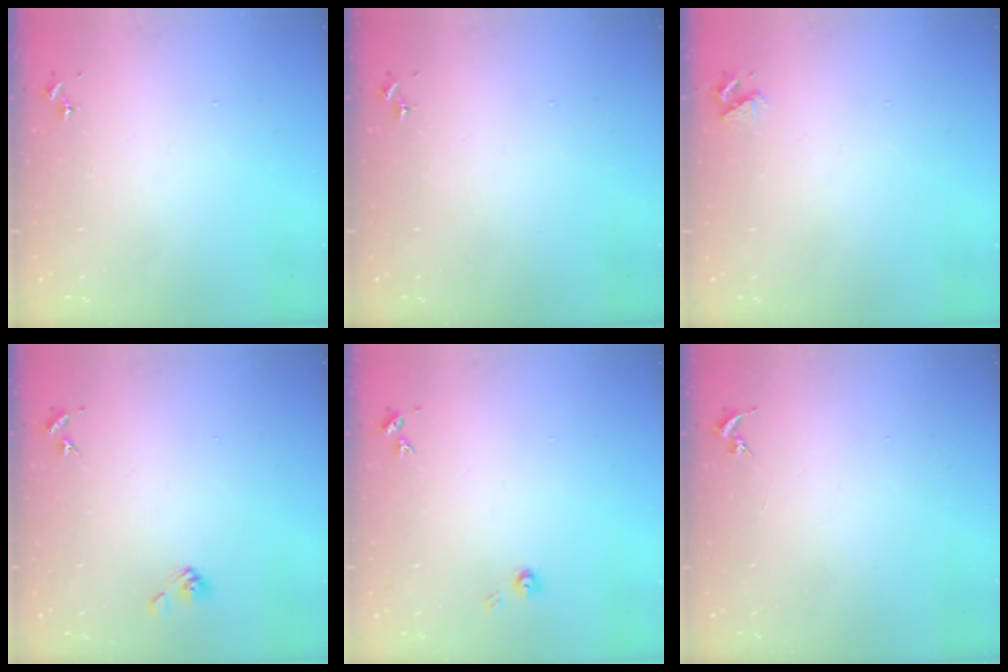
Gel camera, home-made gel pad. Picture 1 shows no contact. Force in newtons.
{"total": 0.0}
{"total": 3.3, "press": 3.3, "slide": 0.5}
{"total": 5.8, "press": 5.3, "slide": 2.3}
{"total": 3.9, "press": 3.9, "slide": 0.5}
{"total": 0.0}